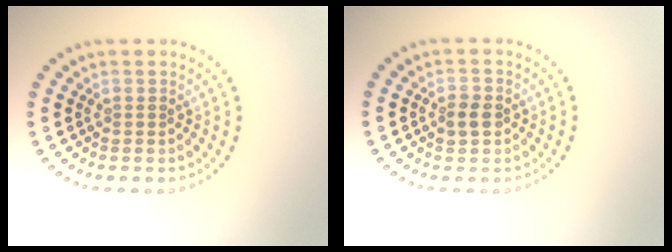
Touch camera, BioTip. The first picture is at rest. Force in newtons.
{"total": 1.8, "press": 1.7, "slide": 0.2}